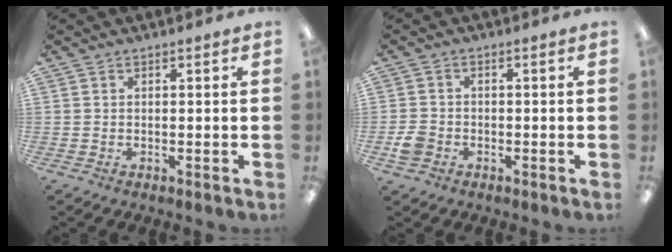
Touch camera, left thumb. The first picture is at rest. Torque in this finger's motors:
{"motor_torque": [-0.14, 0.13, -0.06, 0.06, 0.01]}